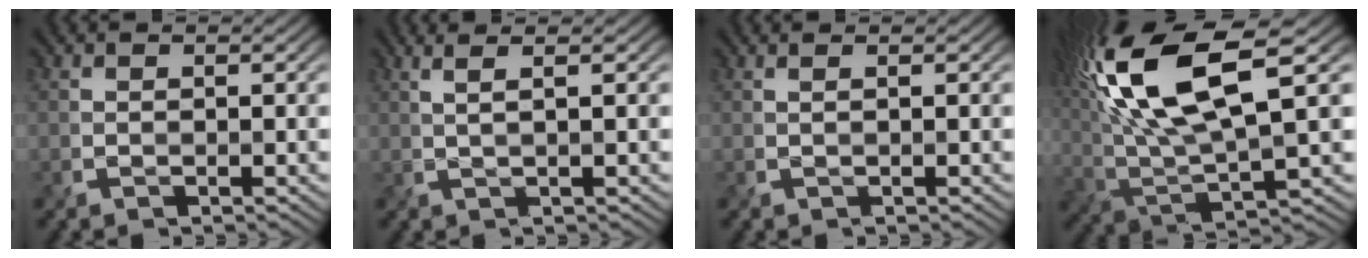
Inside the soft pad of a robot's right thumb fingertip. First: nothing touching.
{"total": 2.7, "force": [1.4, 0.4, 2.3], "torque": [-0.022, 0.005, 0.008]}
{"total": 0.6, "force": [0.3, -0.2, 0.5], "torque": [-0.003, -0.004, 0.001]}
{"total": 17.0, "force": [7.0, 5.8, 14.3], "torque": [-0.334, 0.025, 0.129]}